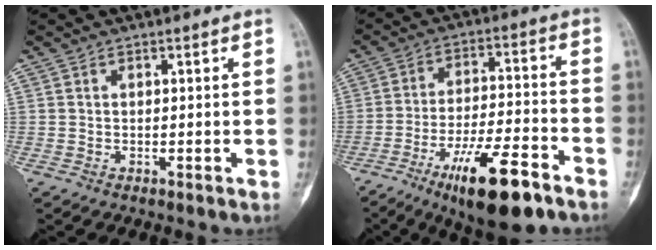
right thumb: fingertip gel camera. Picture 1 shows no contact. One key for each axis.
{"total": 16.0, "fx": -9.5, "fy": 4.4, "fz": 12.1, "tx": -0.202, "ty": 0.052, "tz": -0.153}